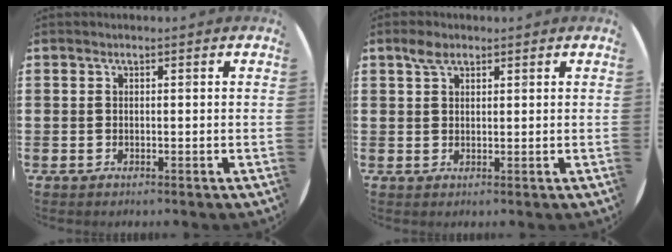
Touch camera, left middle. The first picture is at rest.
{"total": 2.8, "force": [2.0, 1.4, 1.4], "torque": [-0.022, 0.003, 0.035]}